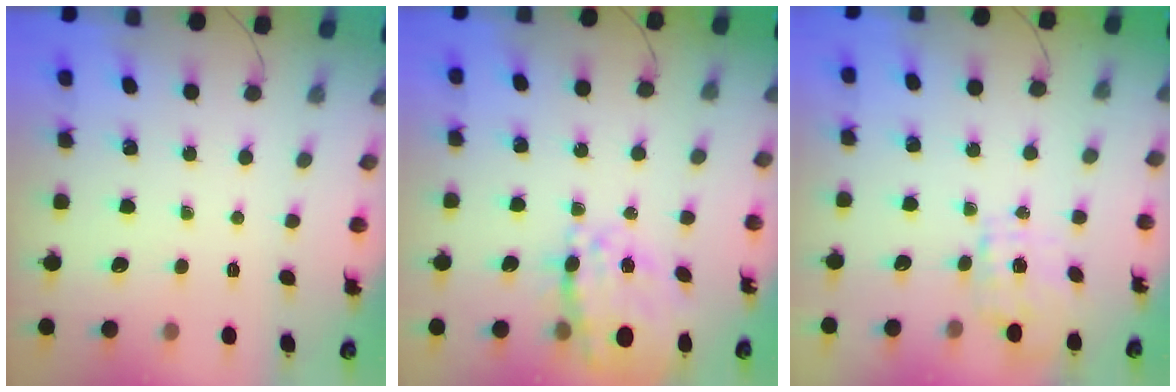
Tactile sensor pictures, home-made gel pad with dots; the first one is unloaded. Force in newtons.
{"total": 15.4, "press": 14.5, "slide": 5.1}
{"total": 1.7, "press": 1.6, "slide": 0.5}